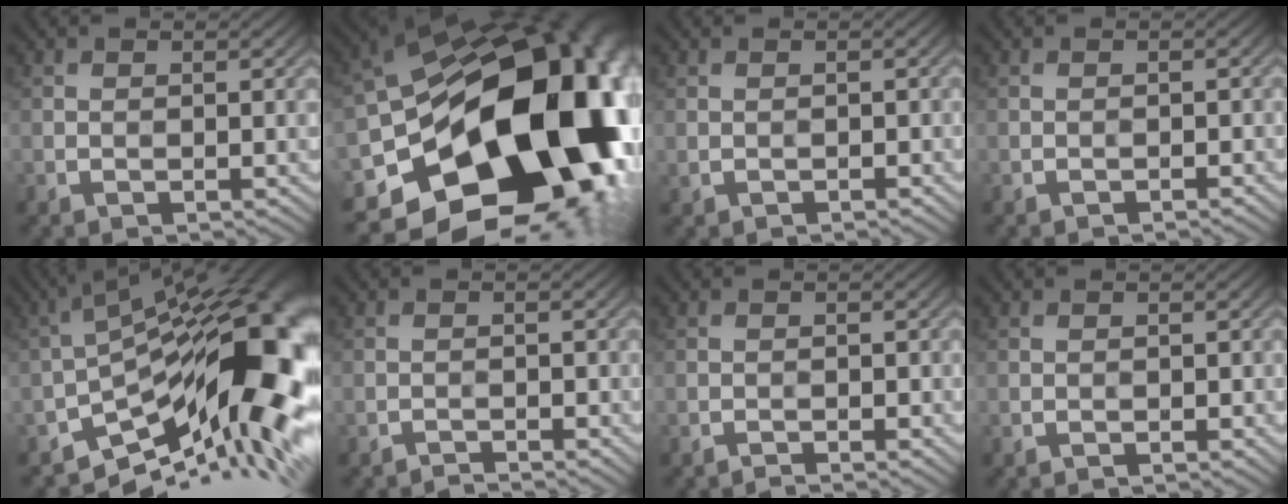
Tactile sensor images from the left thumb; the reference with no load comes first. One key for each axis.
{"total": 23.0, "fx": -5.2, "fy": 15.4, "fz": 16.2, "tx": -0.283, "ty": -0.068, "tz": -0.055}
{"total": 0.8, "fx": -0.4, "fy": 0.5, "fz": 0.5, "tx": -0.010, "ty": -0.001, "tz": -0.006}
{"total": 0.6, "fx": -0.5, "fy": 0.1, "fz": 0.3, "tx": -0.002, "ty": 0.002, "tz": -0.008}
{"total": 18.4, "fx": -6.7, "fy": 7.9, "fz": 15.2, "tx": -0.207, "ty": -0.005, "tz": -0.118}
{"total": 1.5, "fx": -1.5, "fy": 0.1, "fz": 0.3, "tx": 0.000, "ty": 0.003, "tz": -0.030}
{"total": 1.2, "fx": -1.1, "fy": 0.1, "fz": 0.5, "tx": -0.005, "ty": 0.003, "tz": -0.021}
{"total": 0.7, "fx": -0.6, "fy": 0.1, "fz": 0.3, "tx": -0.002, "ty": 0.002, "tz": -0.010}